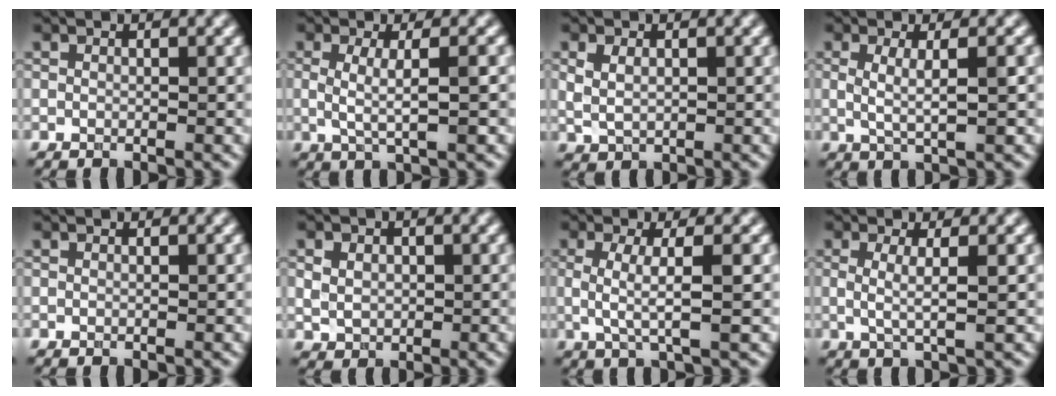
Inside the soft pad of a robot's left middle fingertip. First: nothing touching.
{"total": 3.1, "force": [0.0, 0.7, 3.0], "torque": [-0.055, -0.005, 0.001]}
{"total": 2.2, "force": [0.5, 1.5, 1.5], "torque": [-0.033, -0.003, 0.016]}
{"total": 2.7, "force": [0.2, 0.6, 2.6], "torque": [-0.047, -0.006, 0.004]}
{"total": 0.0}
{"total": 3.2, "force": [0.9, 2.6, 1.6], "torque": [-0.031, 0.006, 0.011]}
{"total": 3.4, "force": [0.0, 0.7, 3.3], "torque": [-0.063, -0.005, 0.000]}
{"total": 2.3, "force": [0.2, 0.5, 2.3], "torque": [-0.043, -0.007, 0.002]}